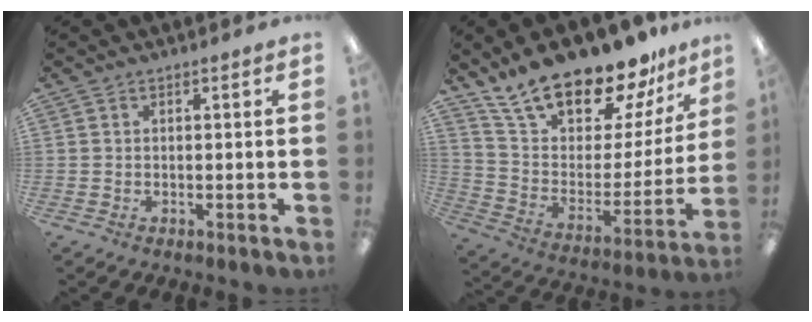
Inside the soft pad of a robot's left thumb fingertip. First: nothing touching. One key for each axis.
{"total": 21.4, "fx": 18.3, "fy": 7.4, "fz": 8.4, "tx": -0.149, "ty": -0.134, "tz": 0.320}